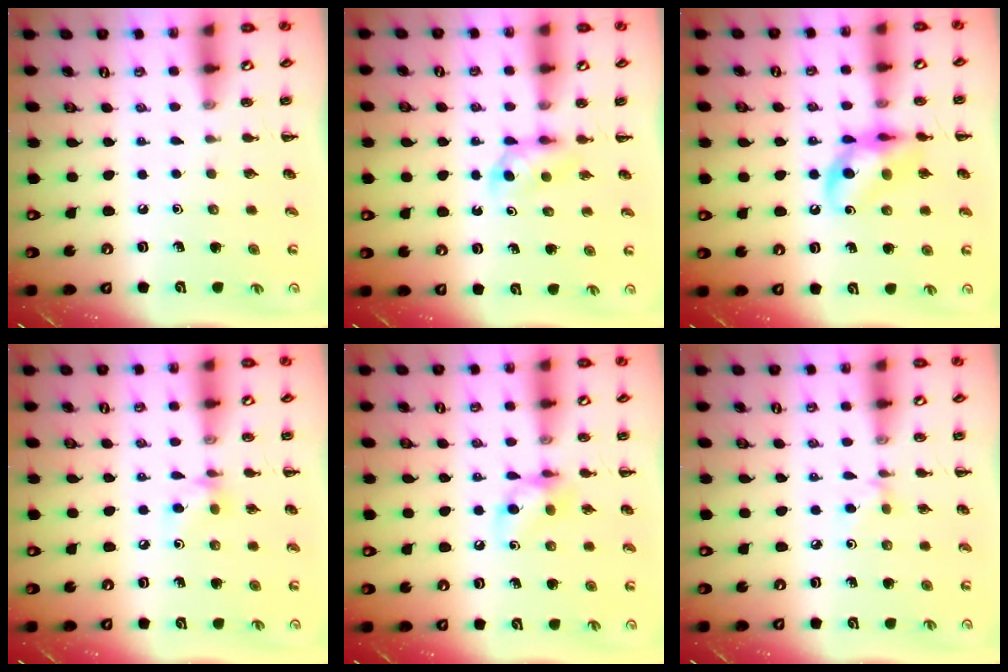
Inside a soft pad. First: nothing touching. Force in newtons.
{"total": 3.6, "press": 3.3, "slide": 1.5}
{"total": 13.3, "press": 13.0, "slide": 2.5}
{"total": 5.9, "press": 5.8, "slide": 1.2}
{"total": 8.1, "press": 8.0, "slide": 0.7}
{"total": 2.8, "press": 2.6, "slide": 0.9}